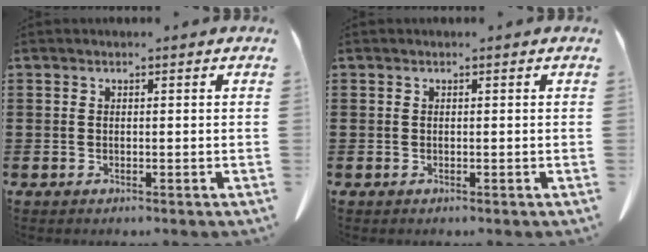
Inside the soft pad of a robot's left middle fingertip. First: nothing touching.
{"total": 0.0}